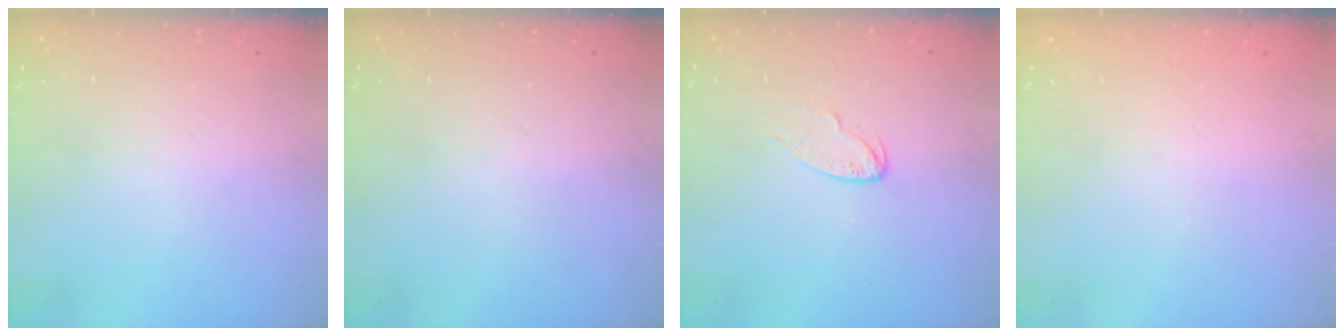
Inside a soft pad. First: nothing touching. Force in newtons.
{"total": 0.0}
{"total": 5.4, "press": 5.3, "slide": 0.6}
{"total": 0.0}